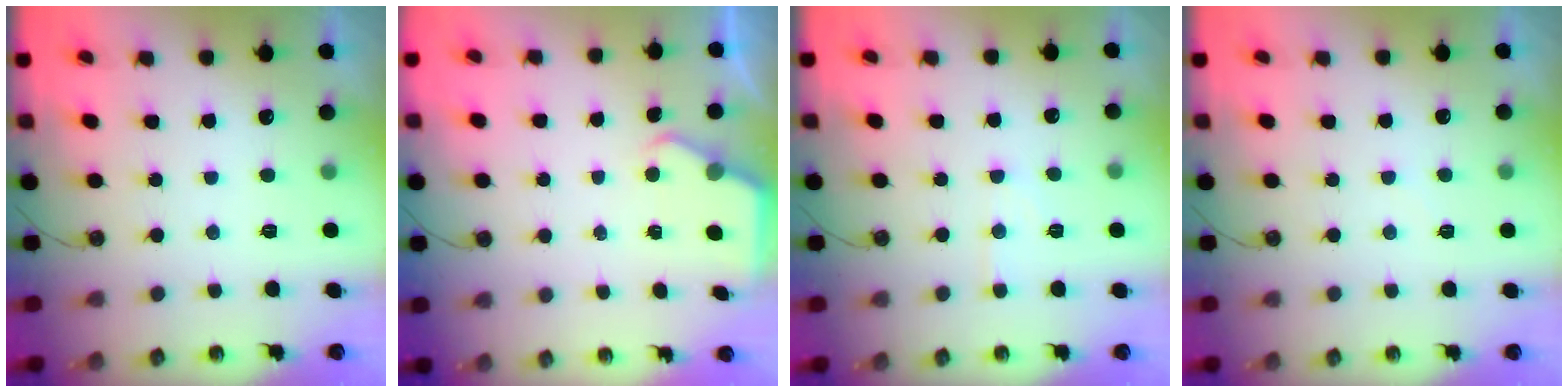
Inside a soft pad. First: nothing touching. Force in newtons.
{"total": 3.0, "press": 2.9, "slide": 0.5}
{"total": 5.9, "press": 5.9, "slide": 0.6}
{"total": 2.2, "press": 2.2, "slide": 0.4}